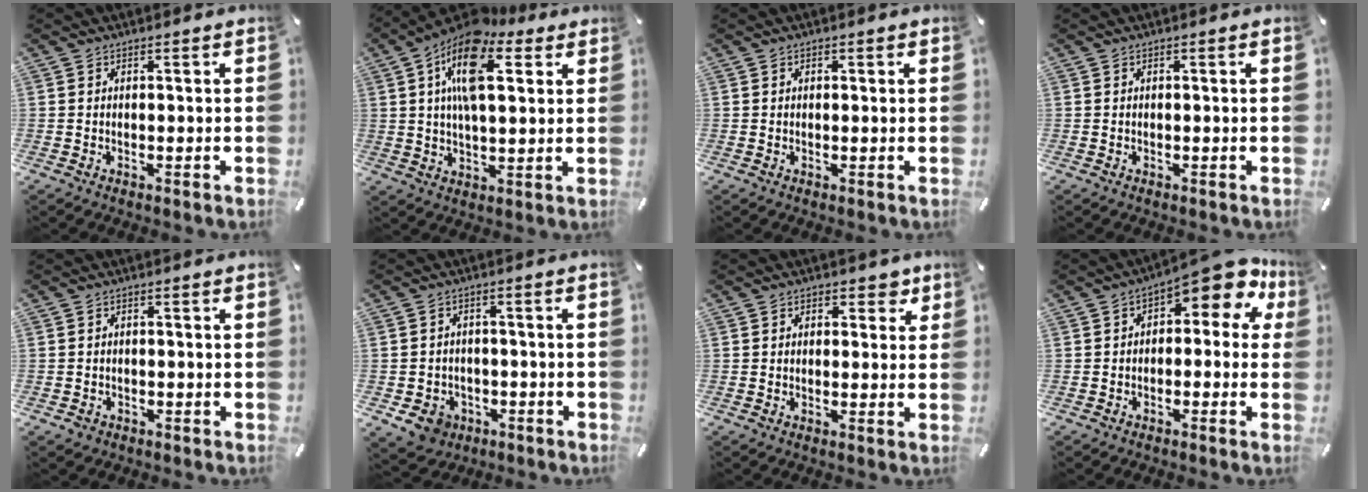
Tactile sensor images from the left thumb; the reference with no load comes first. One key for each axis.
{"total": 16.6, "fx": 6.7, "fy": 8.1, "fz": 12.8, "tx": -0.247, "ty": -0.014, "tz": 0.107}
{"total": 0.8, "fx": 0.2, "fy": 0.6, "fz": 0.5, "tx": -0.001, "ty": 0.002, "tz": 0.000}
{"total": 0.0}
{"total": 1.3, "fx": -0.6, "fy": 1.0, "fz": 0.5, "tx": -0.010, "ty": 0.004, "tz": -0.015}
{"total": 6.2, "fx": -2.9, "fy": 5.0, "fz": 2.2, "tx": -0.048, "ty": 0.017, "tz": -0.054}
{"total": 3.9, "fx": 1.6, "fy": 2.6, "fz": 2.4, "tx": -0.012, "ty": -0.005, "tz": 0.018}
{"total": 10.5, "fx": 5.1, "fy": 3.8, "fz": 8.3, "tx": -0.125, "ty": -0.034, "tz": 0.087}